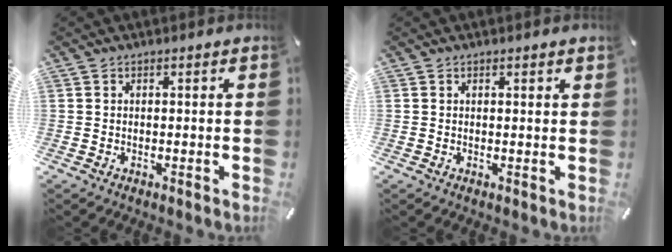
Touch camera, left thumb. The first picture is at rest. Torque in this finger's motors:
{"motor_torque": [-0.24, -0.58, -0.03, 0.08, -0.03]}